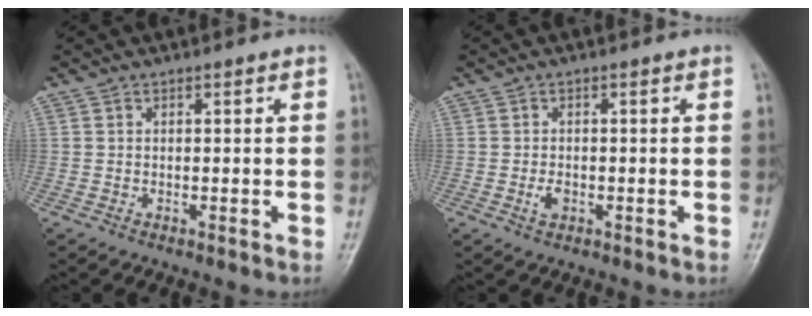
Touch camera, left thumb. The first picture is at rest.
{"total": 2.0, "force": [-0.6, 1.3, 1.4], "torque": [-0.023, 0.000, -0.010]}